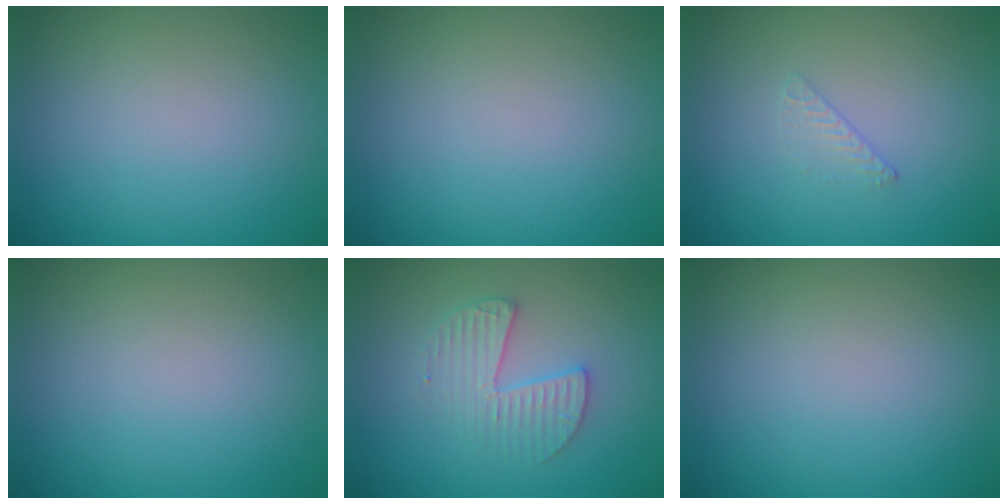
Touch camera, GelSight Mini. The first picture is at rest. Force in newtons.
{"total": 0.0}
{"total": 0.6, "press": 0.3, "slide": 0.5}
{"total": 0.0}
{"total": 3.1, "press": 3.0, "slide": 0.5}
{"total": 0.0}